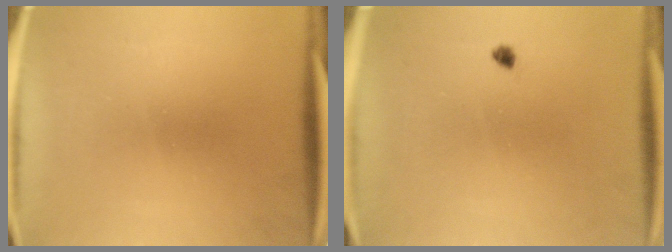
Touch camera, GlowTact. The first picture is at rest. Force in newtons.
{"total": 0.9}